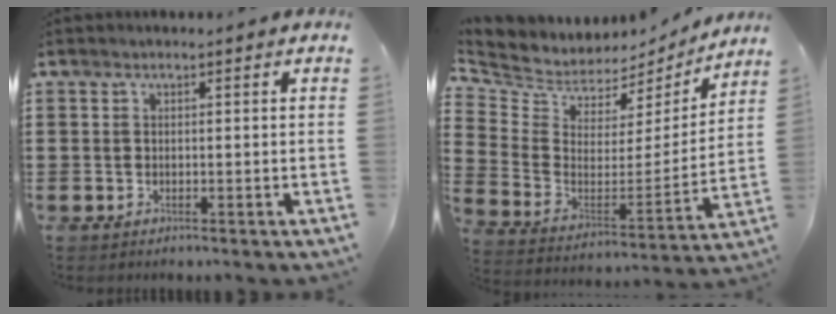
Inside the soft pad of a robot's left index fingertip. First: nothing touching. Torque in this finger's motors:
{"motor_torque": [1.42, -0.71, 0.24, 0.04]}